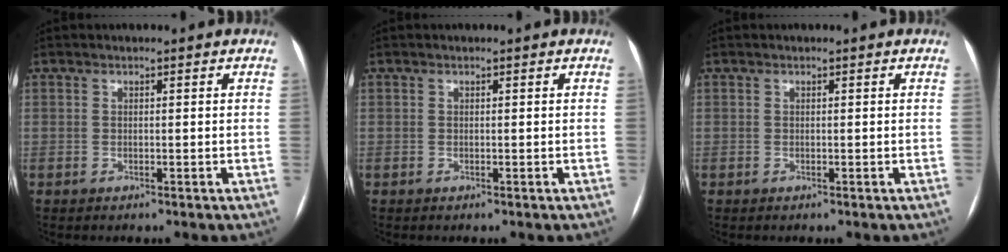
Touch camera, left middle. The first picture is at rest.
{"total": 0.0}
{"total": 0.0}